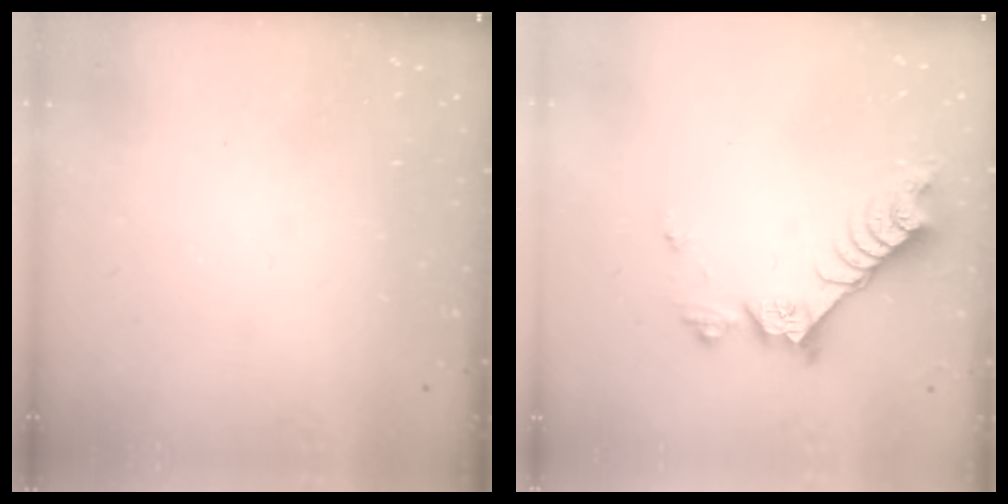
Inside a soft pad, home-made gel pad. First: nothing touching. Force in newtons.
{"total": 8.8, "press": 8.7, "slide": 0.2}